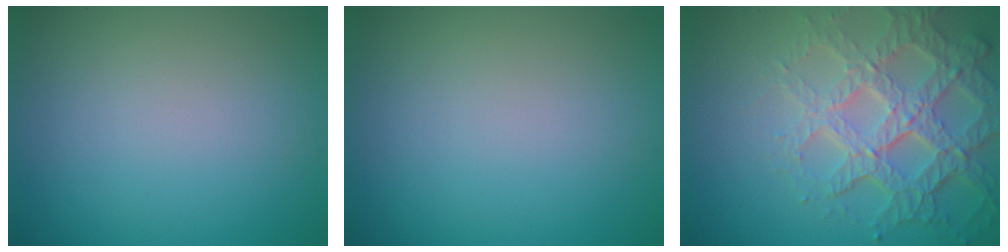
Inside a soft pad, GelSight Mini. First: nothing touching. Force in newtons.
{"total": 0.0}
{"total": 7.4, "press": 5.2, "slide": 5.2}